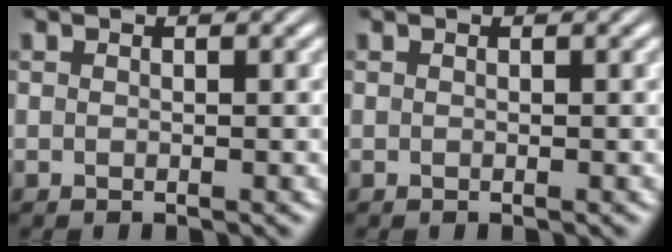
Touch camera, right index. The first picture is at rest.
{"total": 0.0}